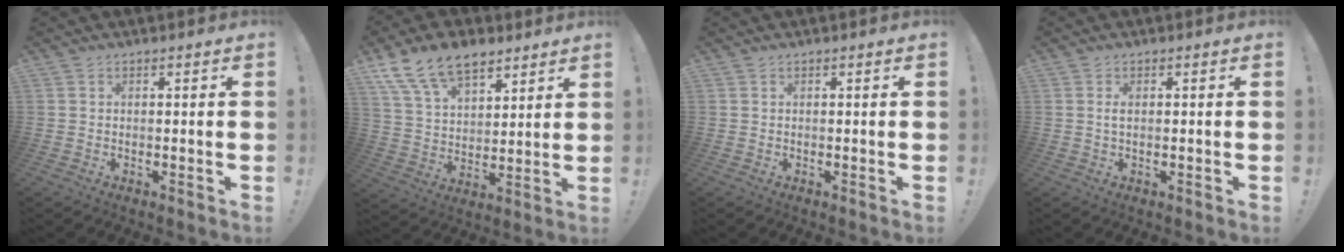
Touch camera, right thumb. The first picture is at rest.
{"total": 14.9, "force": [9.9, 8.2, 7.5], "torque": [-0.135, -0.053, 0.187]}
{"total": 0.0}
{"total": 1.5, "force": [-0.2, 0.4, 1.5], "torque": [-0.027, 0.002, -0.005]}